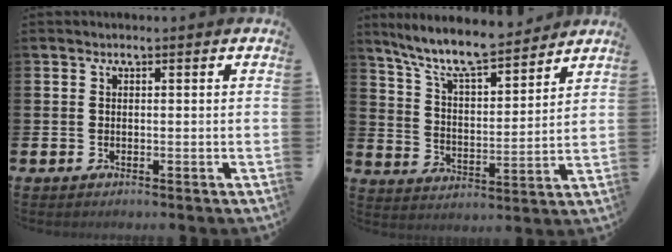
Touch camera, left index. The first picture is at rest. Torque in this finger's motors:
{"motor_torque": [0.78, -0.82, 0.24, 0.21]}